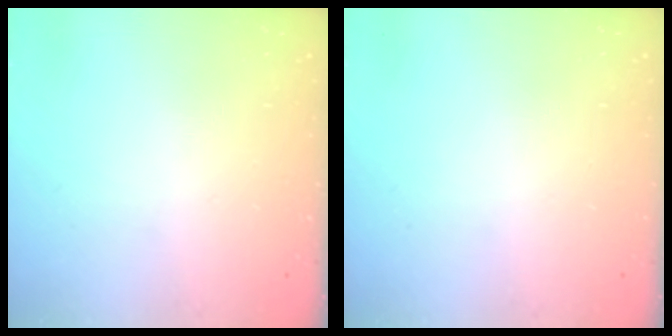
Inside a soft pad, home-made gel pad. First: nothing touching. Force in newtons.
{"total": 0.0}